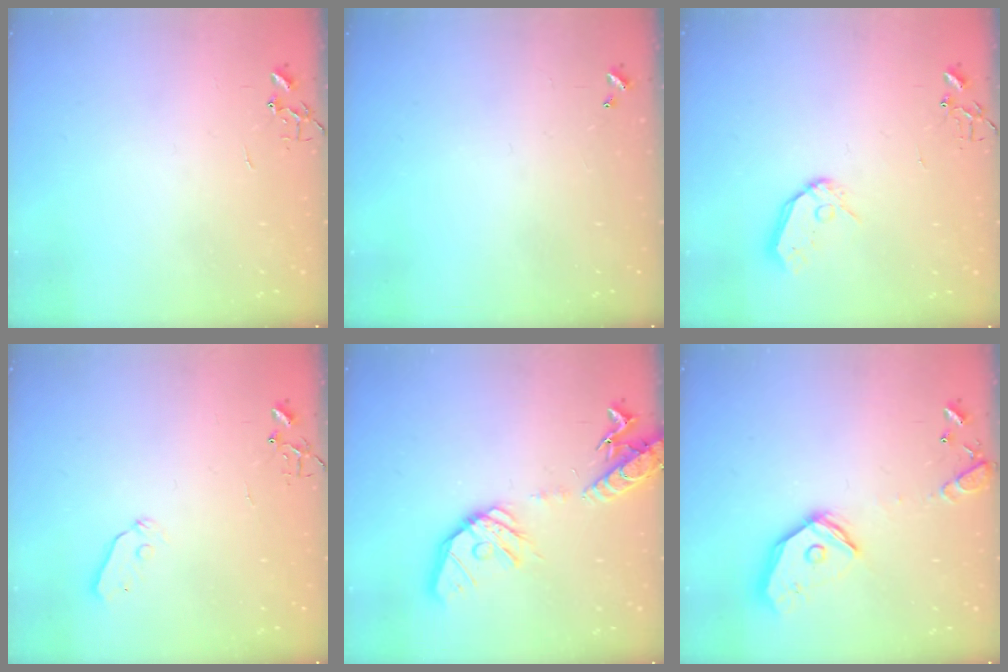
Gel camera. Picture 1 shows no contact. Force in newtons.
{"total": 0.0}
{"total": 9.2, "press": 9.1, "slide": 0.9}
{"total": 4.5, "press": 4.4, "slide": 0.7}
{"total": 17.8, "press": 17.5, "slide": 3.0}
{"total": 16.4, "press": 16.2, "slide": 2.5}